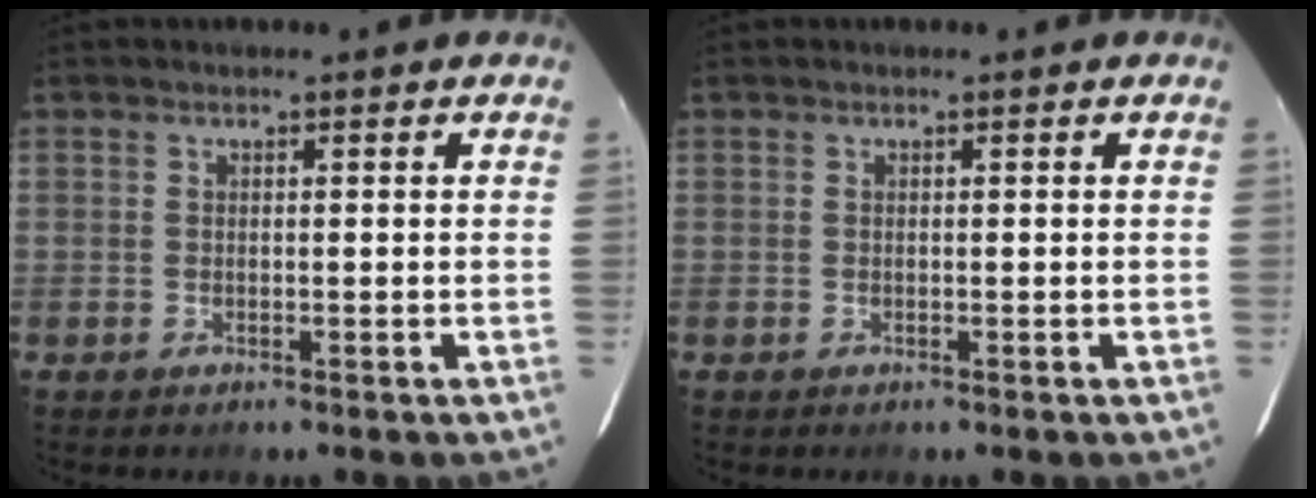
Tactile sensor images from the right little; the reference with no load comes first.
{"total": 0.0}